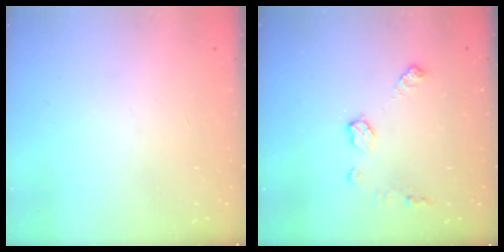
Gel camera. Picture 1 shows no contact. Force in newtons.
{"total": 7.2, "press": 7.2, "slide": 0.6}